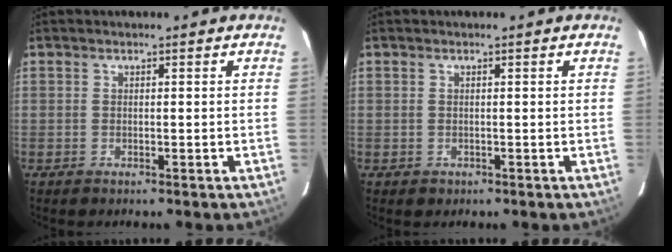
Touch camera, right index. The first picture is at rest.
{"total": 0.8, "force": [-0.2, 0.7, 0.1], "torque": [-0.001, 0.004, 0.000]}